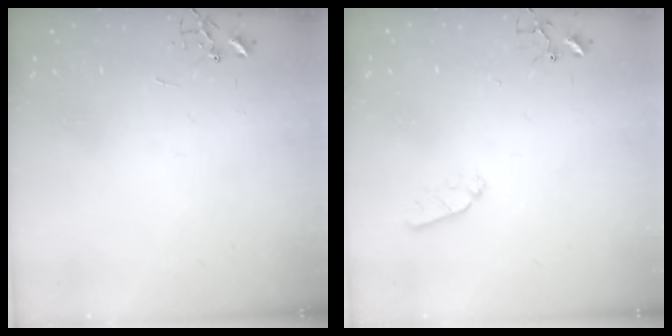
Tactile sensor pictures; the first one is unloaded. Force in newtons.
{"total": 5.2, "press": 5.2, "slide": 0.8}